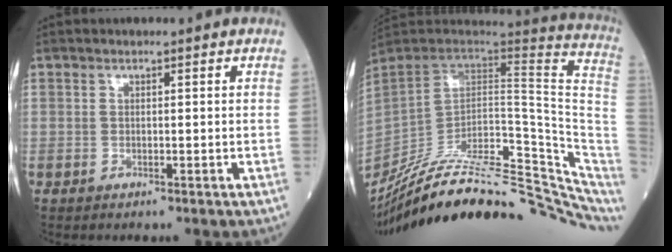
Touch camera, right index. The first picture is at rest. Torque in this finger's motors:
{"motor_torque": [0.00, -2.14, 0.51, 0.18]}